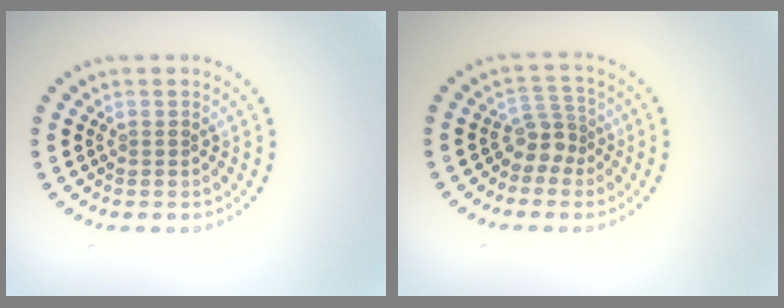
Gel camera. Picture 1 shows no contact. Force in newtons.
{"total": 2.6, "press": 1.9, "slide": 1.7}